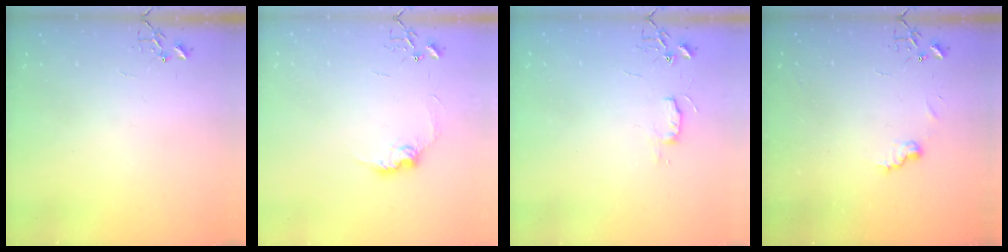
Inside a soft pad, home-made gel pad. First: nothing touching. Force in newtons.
{"total": 9.1, "press": 9.1, "slide": 0.4}
{"total": 5.9, "press": 5.8, "slide": 0.5}
{"total": 7.0, "press": 7.0, "slide": 0.8}